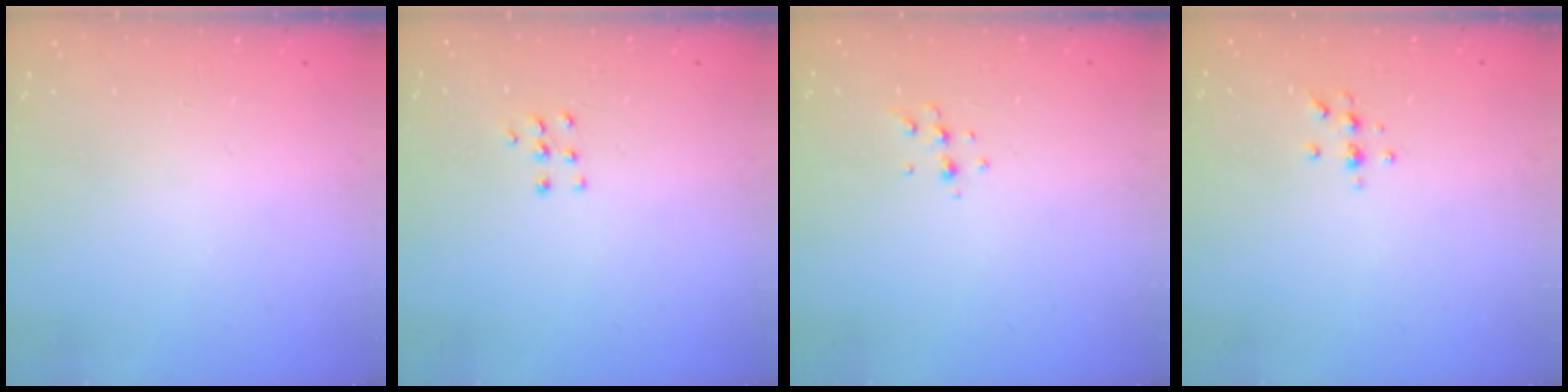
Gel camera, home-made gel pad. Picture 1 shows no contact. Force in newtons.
{"total": 4.6, "press": 4.5, "slide": 0.5}
{"total": 4.8, "press": 4.7, "slide": 1.1}
{"total": 4.0, "press": 3.8, "slide": 1.2}